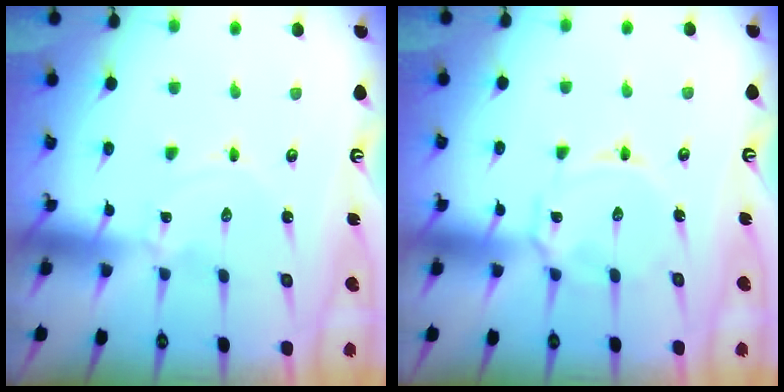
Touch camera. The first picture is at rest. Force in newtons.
{"total": 6.2, "press": 6.2, "slide": 0.6}